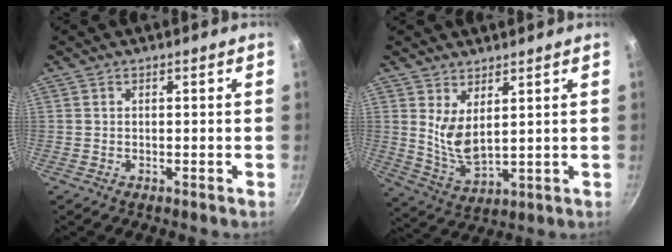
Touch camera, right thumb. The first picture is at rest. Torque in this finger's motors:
{"motor_torque": [-0.68, 1.14, 0.48, 0.96, 0.10]}